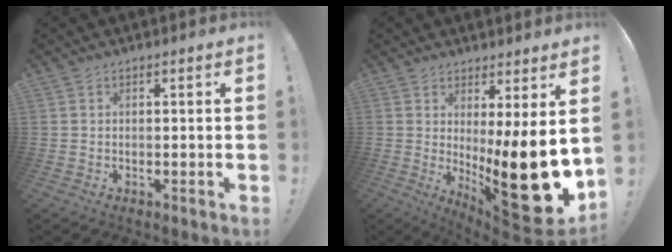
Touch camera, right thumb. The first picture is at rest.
{"total": 20.3, "force": [-2.2, 4.6, 19.6], "torque": [-0.269, -0.038, -0.023]}